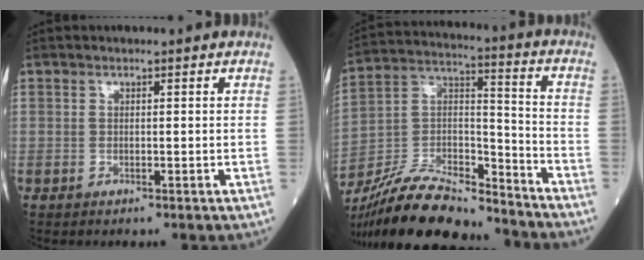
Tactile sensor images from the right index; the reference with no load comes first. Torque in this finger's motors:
{"motor_torque": [0.56, -0.96, 0.03, -0.11]}